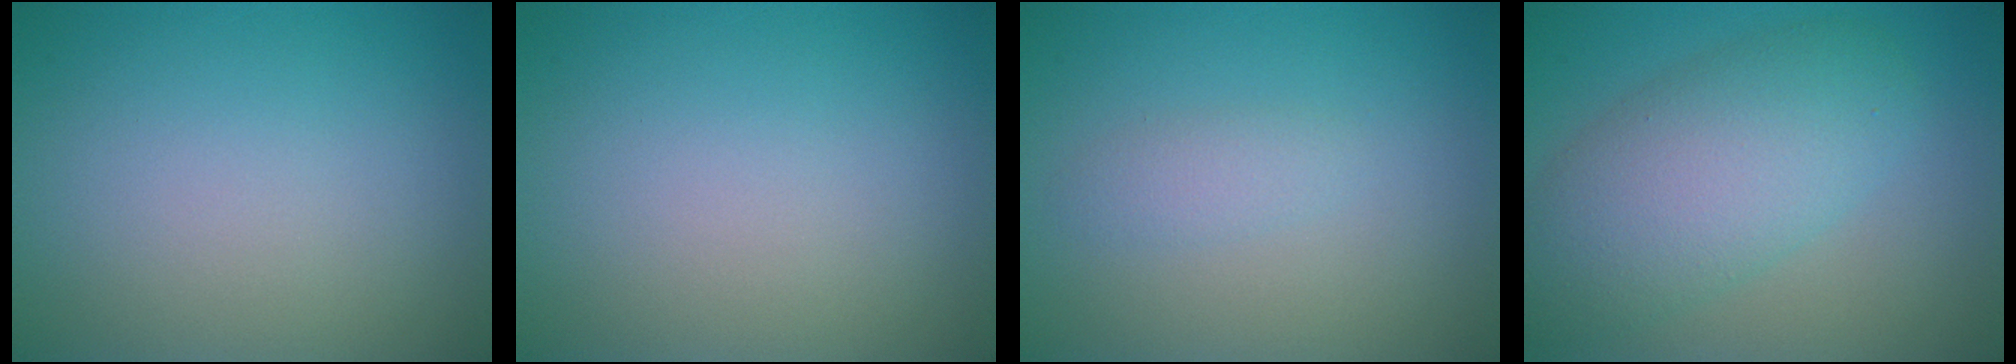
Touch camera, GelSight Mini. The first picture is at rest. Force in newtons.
{"total": 0.0}
{"total": 1.3, "press": 1.3, "slide": 0.1}
{"total": 7.0, "press": 7.0, "slide": 0.3}